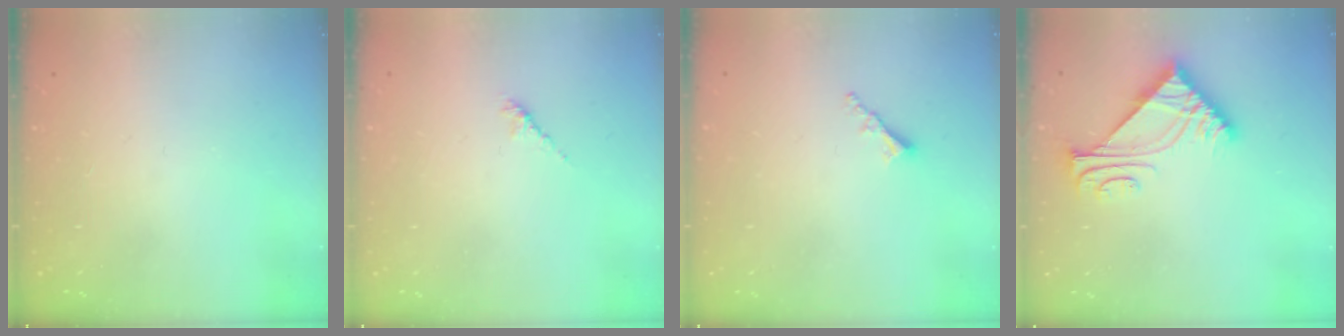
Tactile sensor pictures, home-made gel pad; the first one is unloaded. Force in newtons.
{"total": 2.6, "press": 2.4, "slide": 0.7}
{"total": 2.0, "press": 2.0, "slide": 0.5}
{"total": 7.0, "press": 6.9, "slide": 0.8}